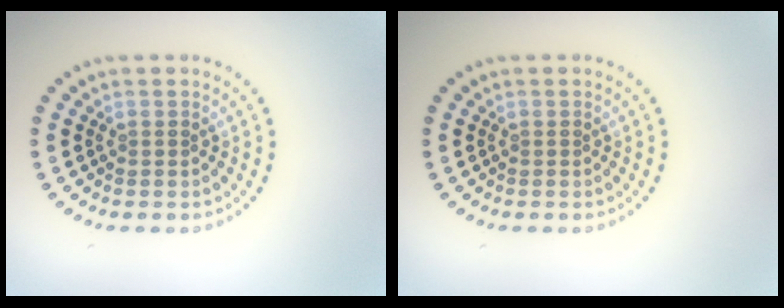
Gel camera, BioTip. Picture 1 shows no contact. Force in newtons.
{"total": 0.0}